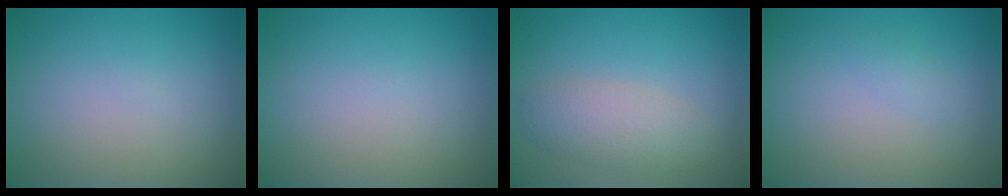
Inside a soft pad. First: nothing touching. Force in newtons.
{"total": 0.0}
{"total": 3.3, "press": 3.3, "slide": 0.2}
{"total": 0.8, "press": 0.8, "slide": 0.0}